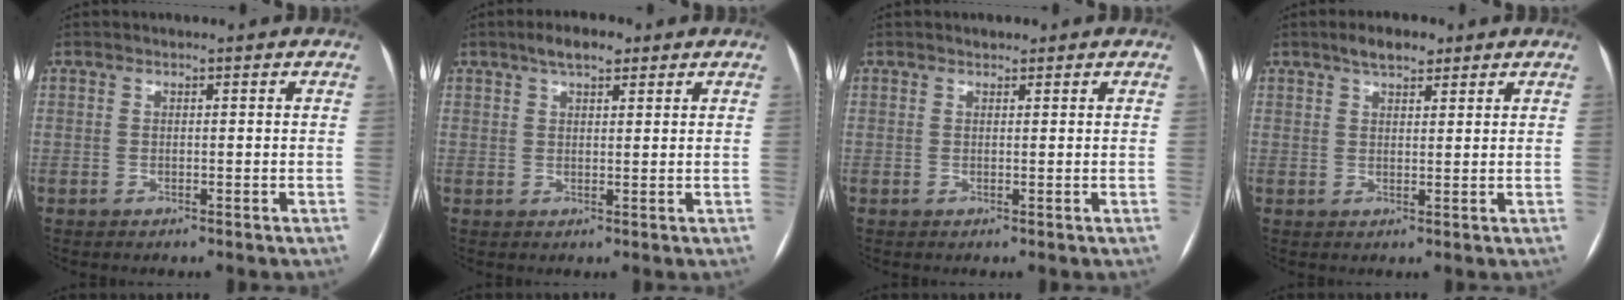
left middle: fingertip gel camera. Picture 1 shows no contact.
{"total": 4.3, "force": [2.9, 1.6, 2.8], "torque": [-0.051, 0.014, 0.046]}
{"total": 0.8, "force": [0.7, 0.5, 0.2], "torque": [-0.008, 0.004, 0.009]}
{"total": 4.1, "force": [2.9, 1.7, 2.4], "torque": [-0.042, 0.012, 0.047]}